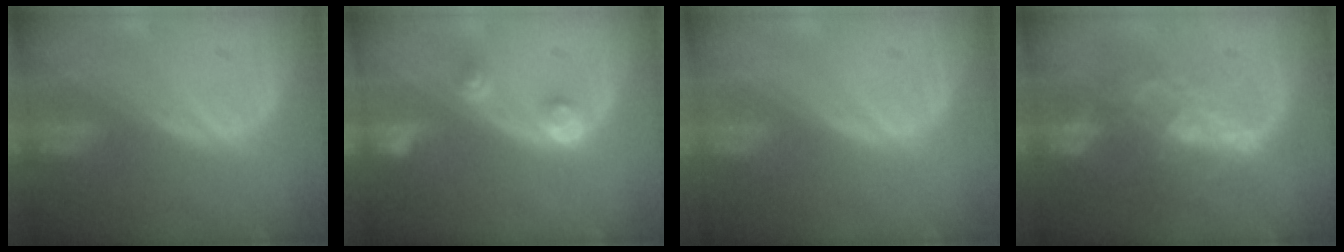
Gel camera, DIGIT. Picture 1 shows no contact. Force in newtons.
{"total": 2.9, "press": 2.7, "slide": 1.0}
{"total": 0.0}
{"total": 8.3, "press": 7.4, "slide": 3.8}